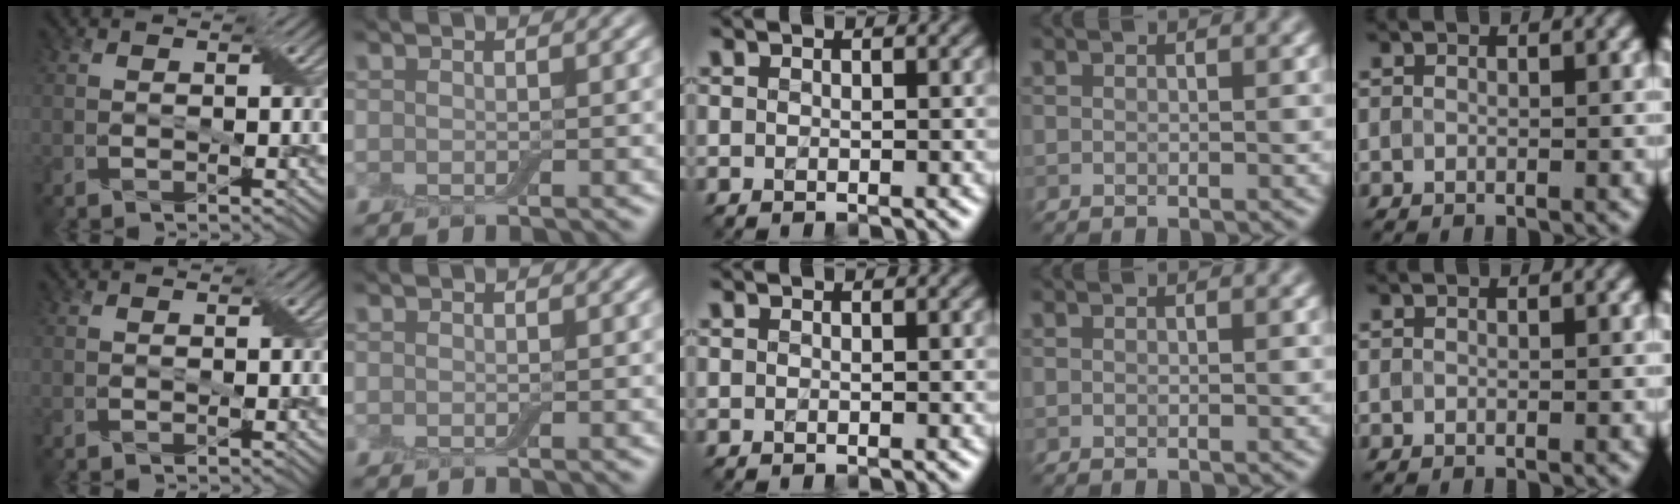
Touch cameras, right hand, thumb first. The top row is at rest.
{}